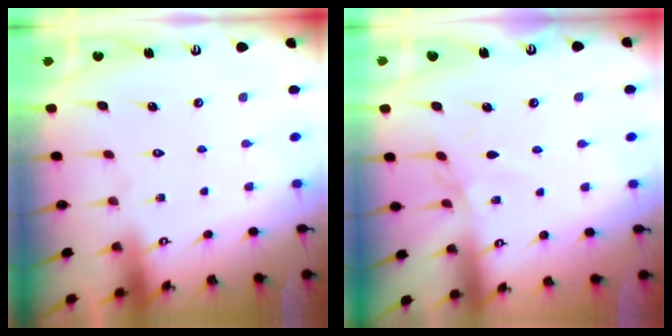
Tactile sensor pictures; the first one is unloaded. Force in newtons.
{"total": 2.3, "press": 2.3, "slide": 0.5}